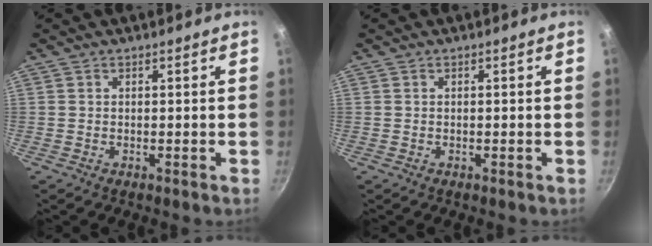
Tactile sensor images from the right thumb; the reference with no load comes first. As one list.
[{"total": 0.0}]